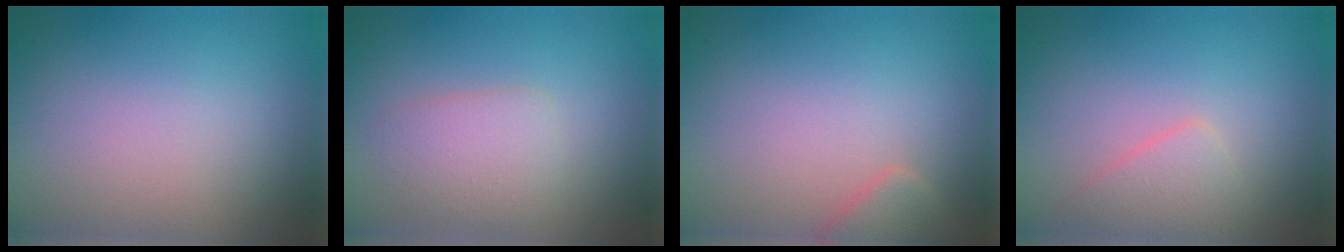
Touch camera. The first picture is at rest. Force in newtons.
{"total": 2.5, "press": 2.5, "slide": 0.1}
{"total": 2.0, "press": 2.0, "slide": 0.2}
{"total": 2.2, "press": 2.1, "slide": 0.2}